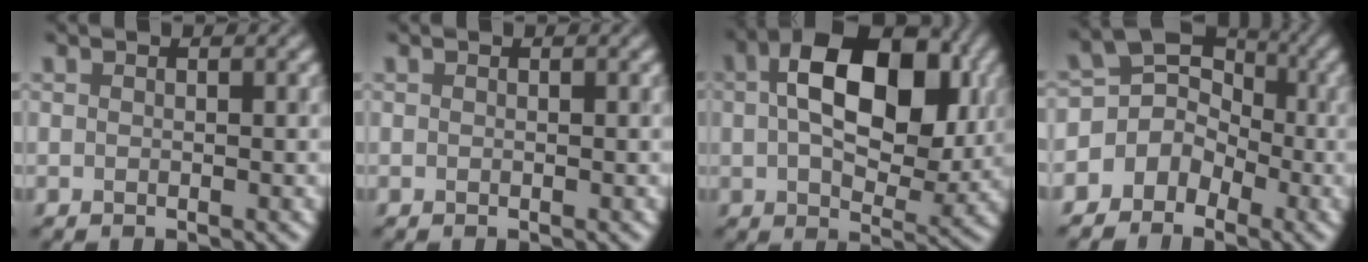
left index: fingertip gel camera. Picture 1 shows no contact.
{"total": 0.0}
{"total": 12.3, "force": [2.4, 7.1, 9.8], "torque": [-0.146, 0.009, 0.043]}
{"total": 4.4, "force": [-1.9, 3.7, 1.5], "torque": [0.011, 0.005, -0.044]}